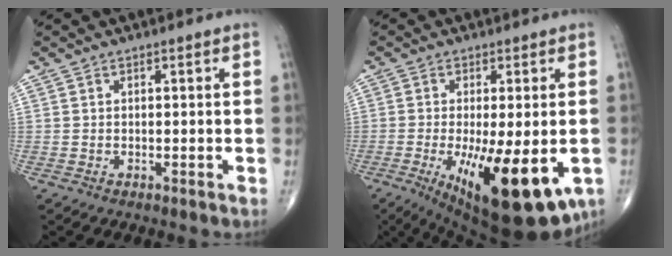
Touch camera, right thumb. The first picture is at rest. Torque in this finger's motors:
{"motor_torque": [2.54, 2.47, 1.36, -1.40, 0.50]}